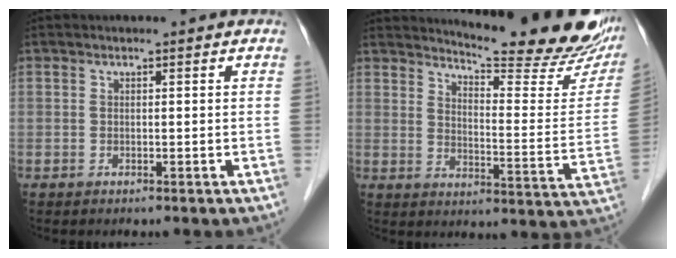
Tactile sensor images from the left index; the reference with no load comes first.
{"total": 21.4, "force": [19.0, 2.8, 9.5], "torque": [-0.130, -0.081, 0.233]}